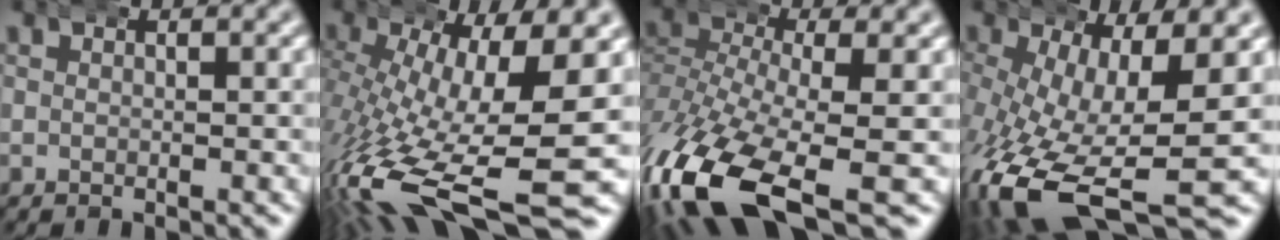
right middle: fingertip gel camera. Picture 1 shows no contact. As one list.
[{"total": 12.2, "force": [-4.6, 4.7, 10.3], "torque": [-0.195, -0.054, -0.044]}, {"total": 10.5, "force": [-5.6, 4.7, 7.5], "torque": [-0.180, -0.054, -0.068]}, {"total": 11.2, "force": [-4.9, 5.1, 8.7], "torque": [-0.186, -0.059, -0.048]}]